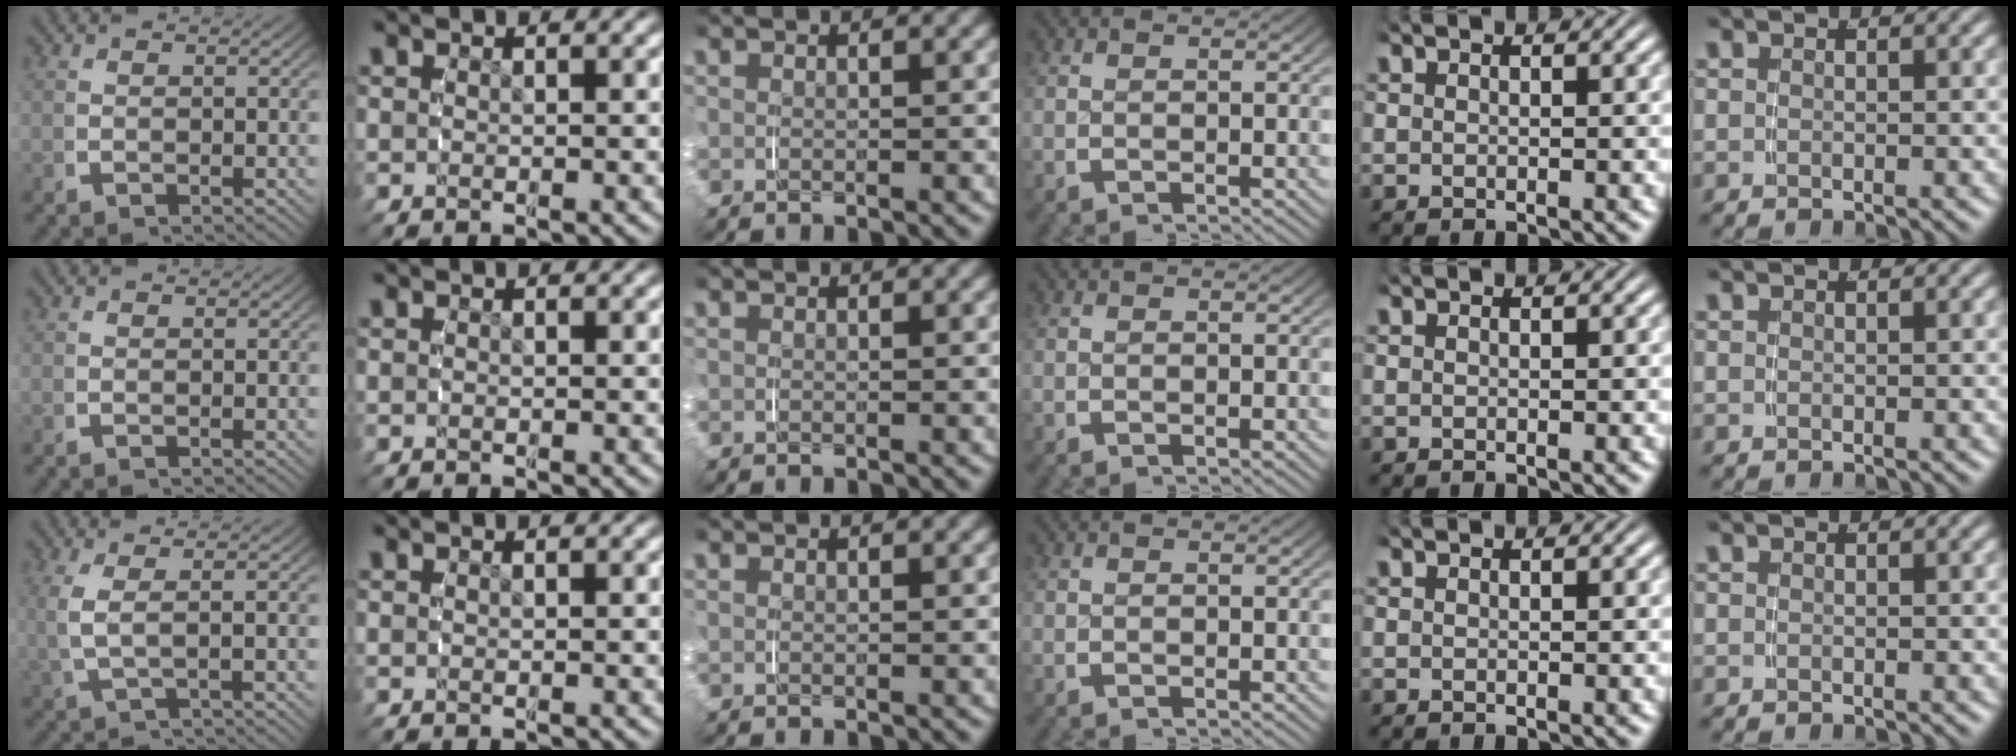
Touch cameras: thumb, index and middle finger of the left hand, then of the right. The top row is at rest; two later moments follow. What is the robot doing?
{"motion": "grasp_and_lifting", "object": "pen bag"}